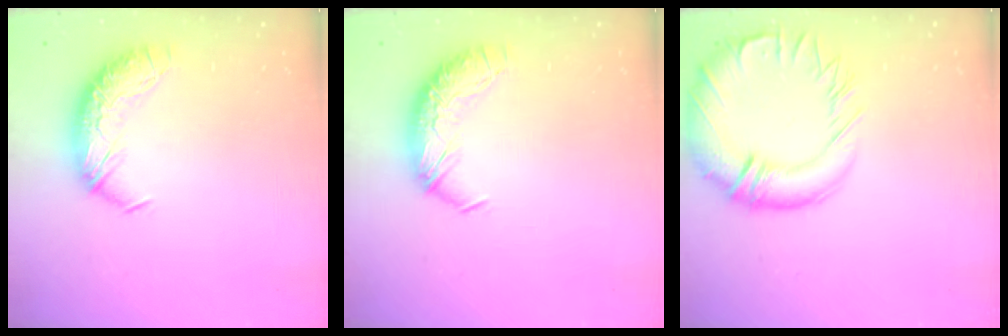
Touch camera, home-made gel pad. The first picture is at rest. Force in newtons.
{"total": 0.0}
{"total": 7.1, "press": 6.6, "slide": 2.8}